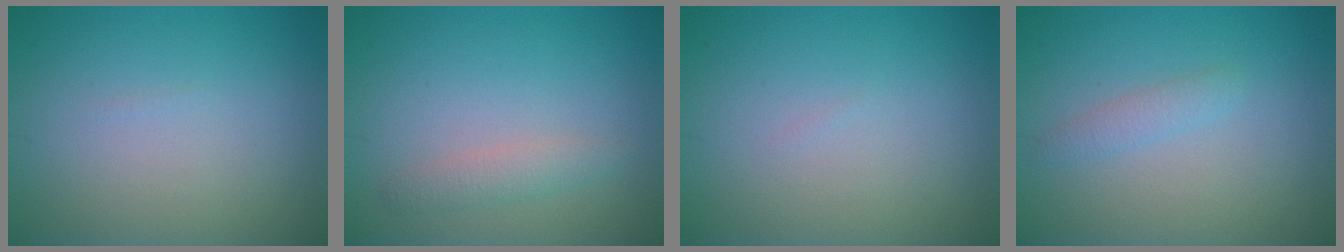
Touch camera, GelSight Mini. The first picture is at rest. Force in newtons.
{"total": 1.6, "press": 1.6, "slide": 0.0}
{"total": 0.0}
{"total": 1.3, "press": 1.3, "slide": 0.0}